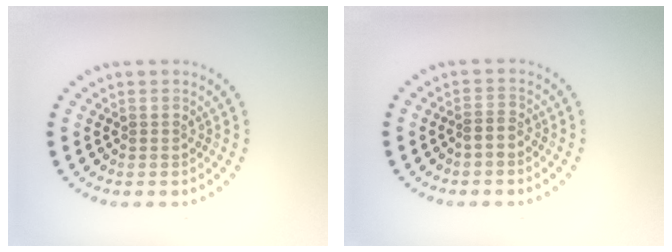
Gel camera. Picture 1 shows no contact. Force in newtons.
{"total": 1.4, "press": 1.3, "slide": 0.7}